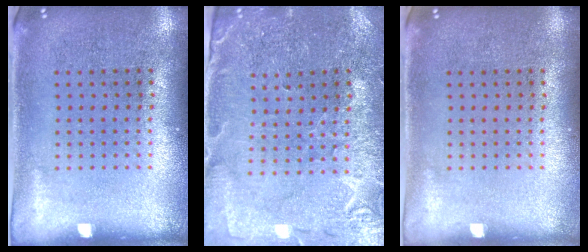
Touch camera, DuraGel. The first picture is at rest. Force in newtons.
{"total": 1.0, "press": 1.0, "slide": 0.2}
{"total": 0.0}